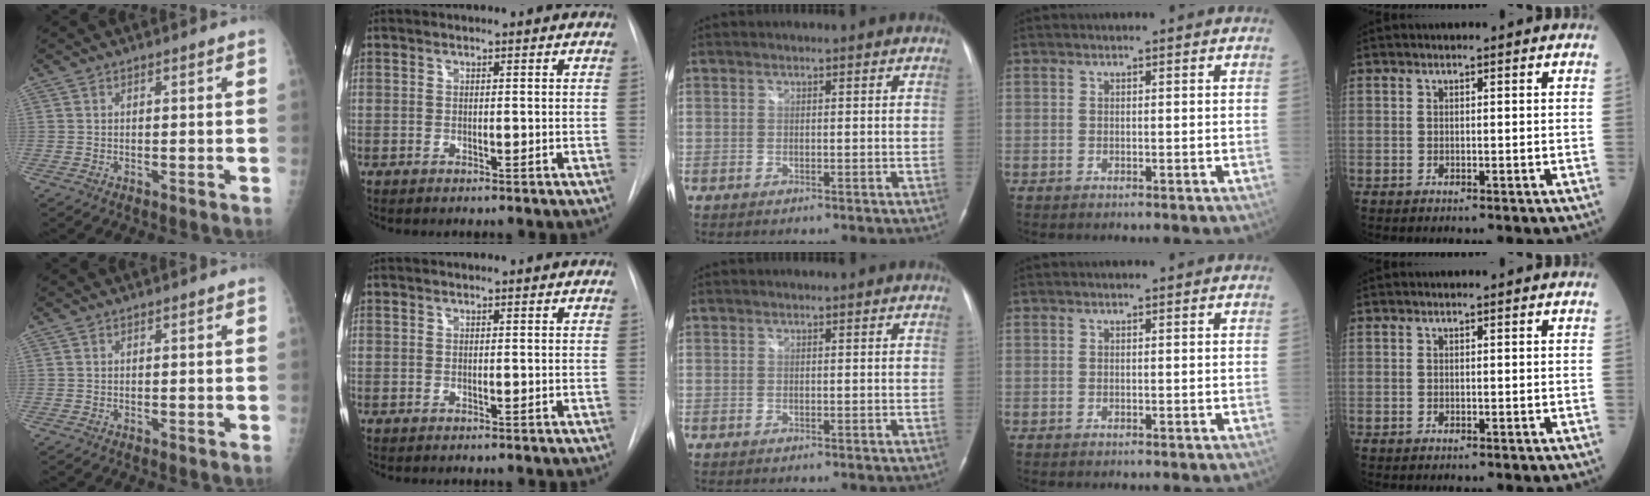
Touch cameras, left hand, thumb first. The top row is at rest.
{}